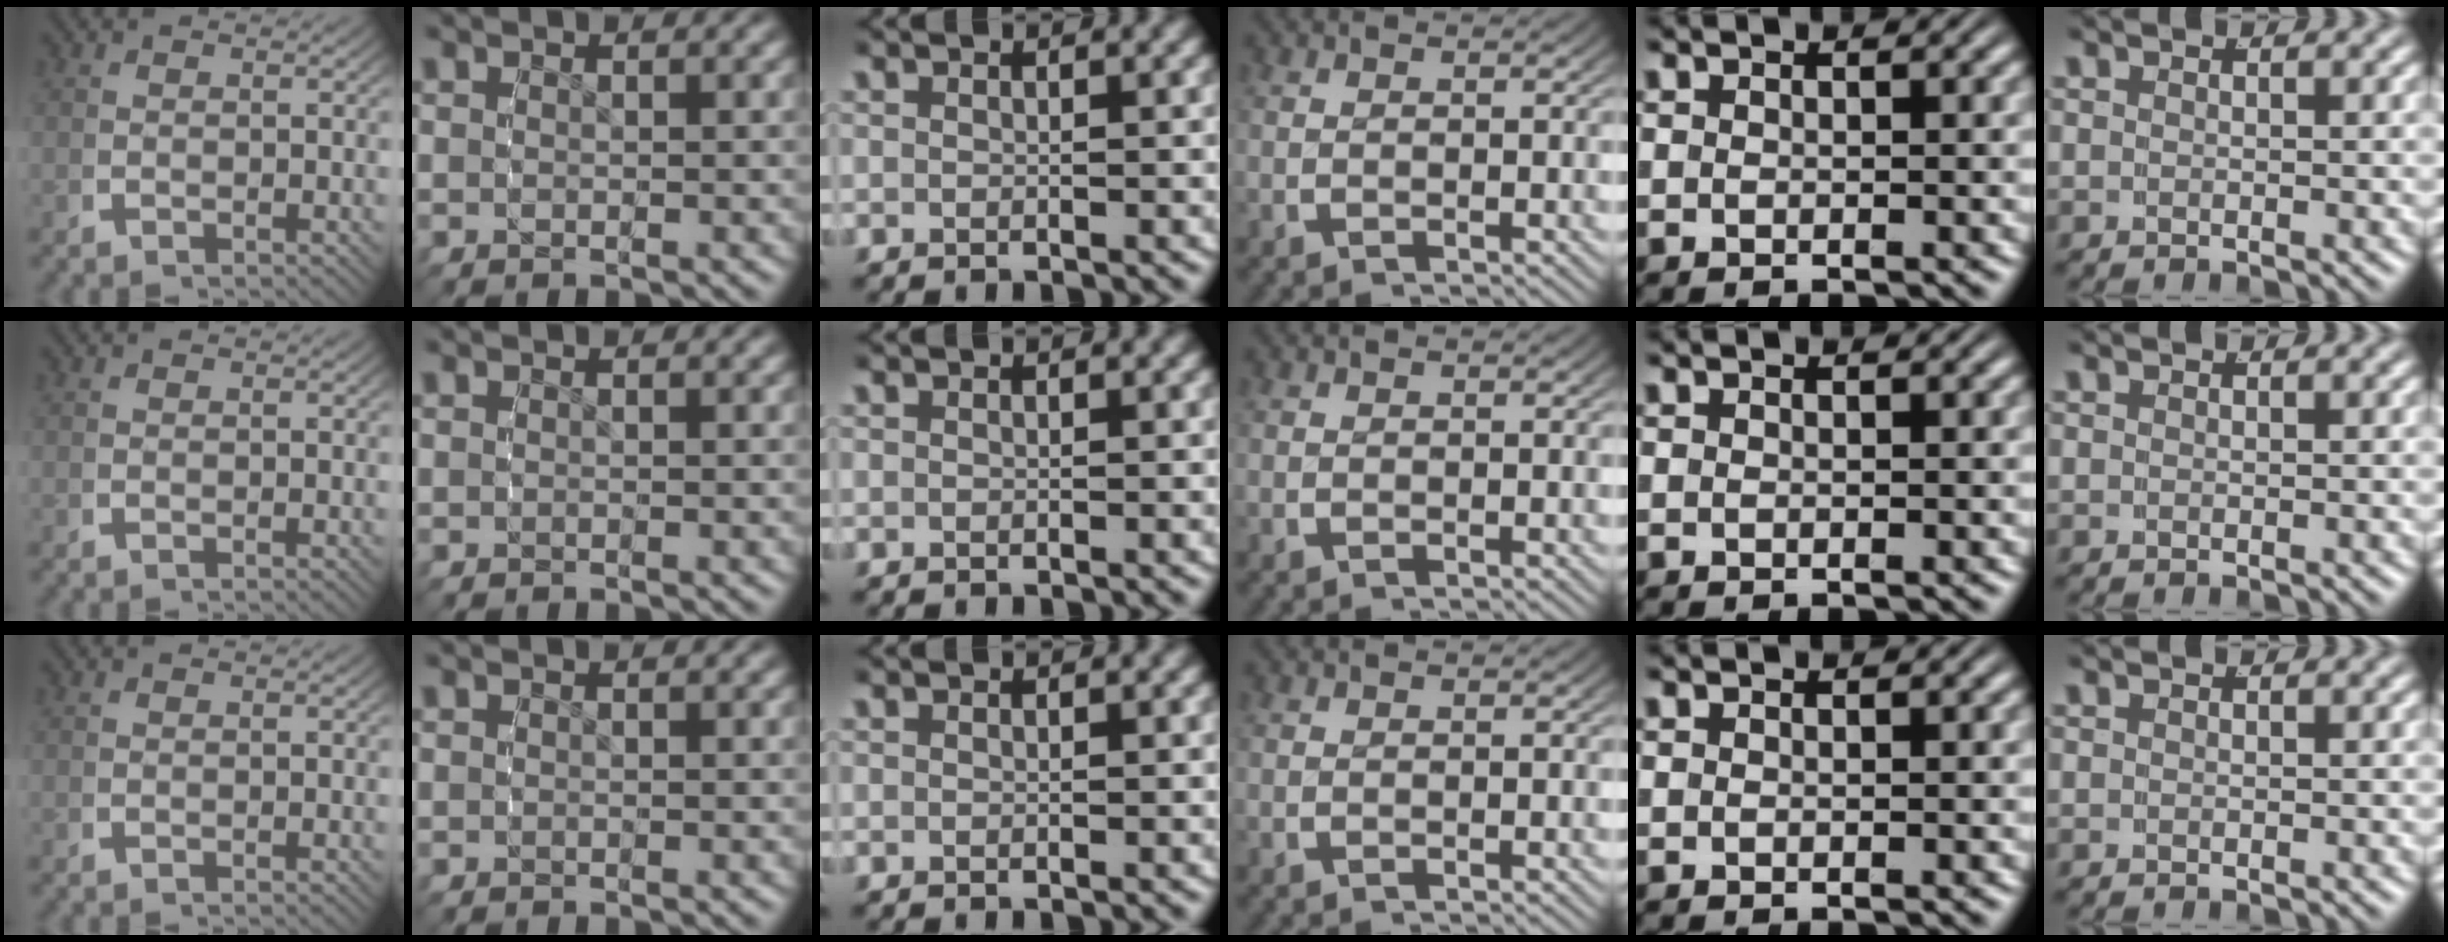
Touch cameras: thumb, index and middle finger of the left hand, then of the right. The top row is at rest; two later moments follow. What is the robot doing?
{"motion": "grasp_and_lifting", "object": "small bumper sticker"}